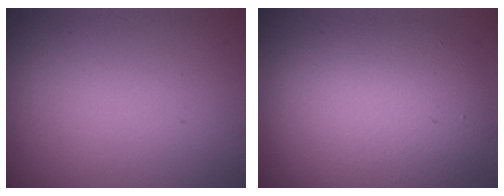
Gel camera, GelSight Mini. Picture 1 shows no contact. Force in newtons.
{"total": 8.8, "press": 8.8, "slide": 0.7}